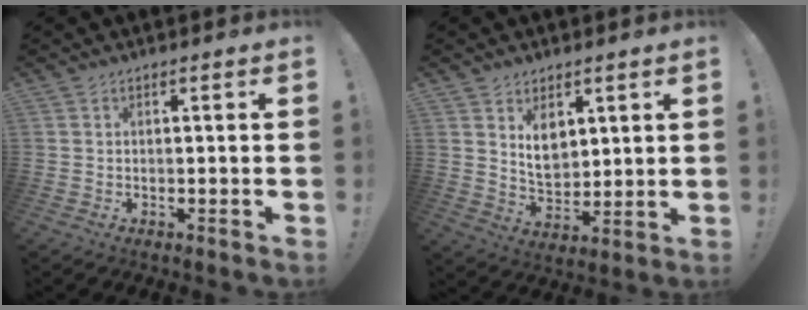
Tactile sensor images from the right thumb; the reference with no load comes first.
{"total": 8.7, "force": [4.4, 6.2, 4.3], "torque": [-0.059, -0.028, 0.085]}